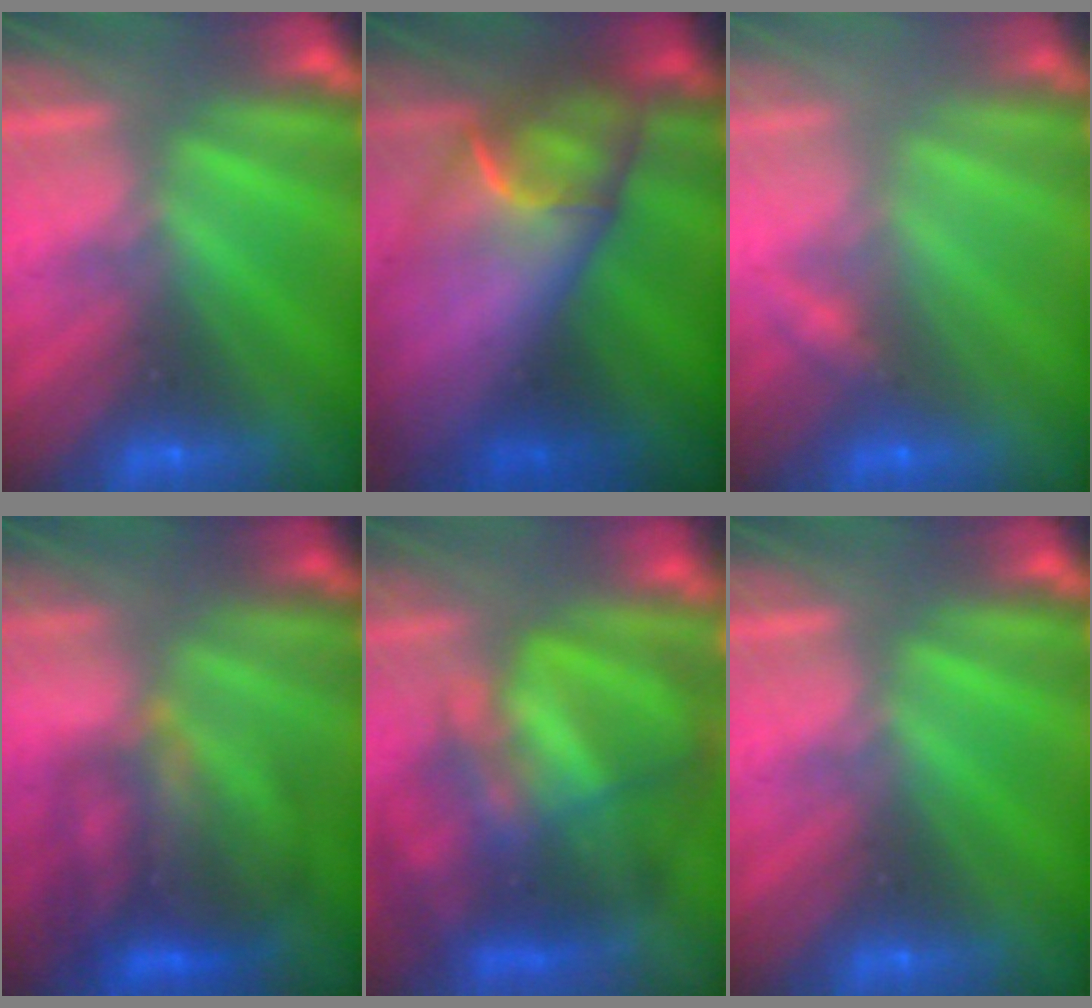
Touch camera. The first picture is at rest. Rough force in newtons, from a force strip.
{"total": 9.4}
{"total": 2.4}
{"total": 4.4}
{"total": 11.5}
{"total": 0.0}